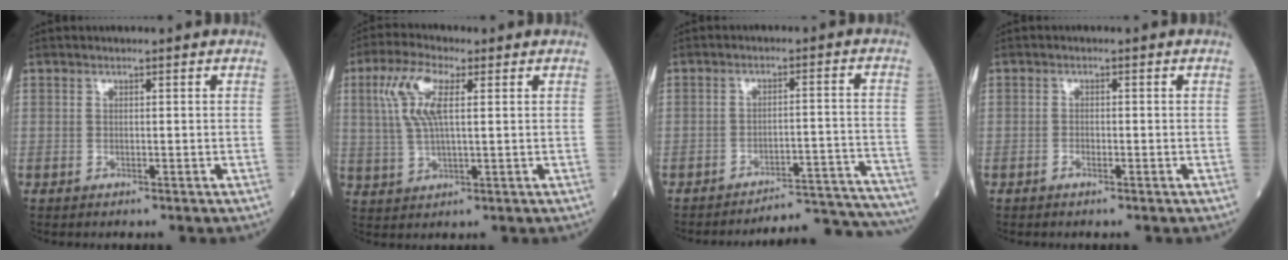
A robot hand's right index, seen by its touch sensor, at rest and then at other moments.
{"total": 8.2, "force": [2.5, 2.3, 7.4], "torque": [-0.168, 0.015, 0.052]}
{"total": 17.1, "force": [-17.0, -0.8, 1.5], "torque": [0.024, 0.019, -0.213]}
{"total": 0.9, "force": [-0.5, 0.4, 0.6], "torque": [-0.011, 0.001, -0.008]}